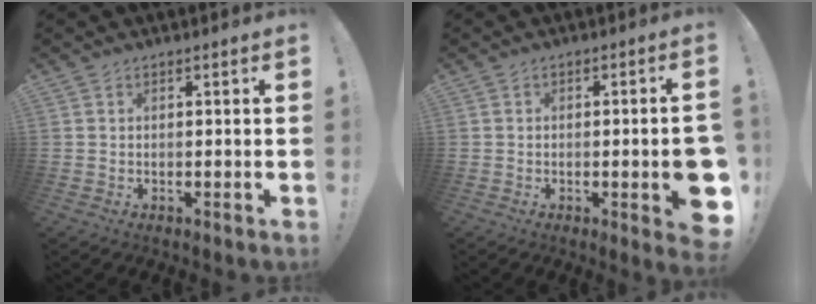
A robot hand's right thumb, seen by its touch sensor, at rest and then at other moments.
{"total": 8.1, "force": [-2.1, 1.6, 7.7], "torque": [-0.097, -0.001, -0.025]}